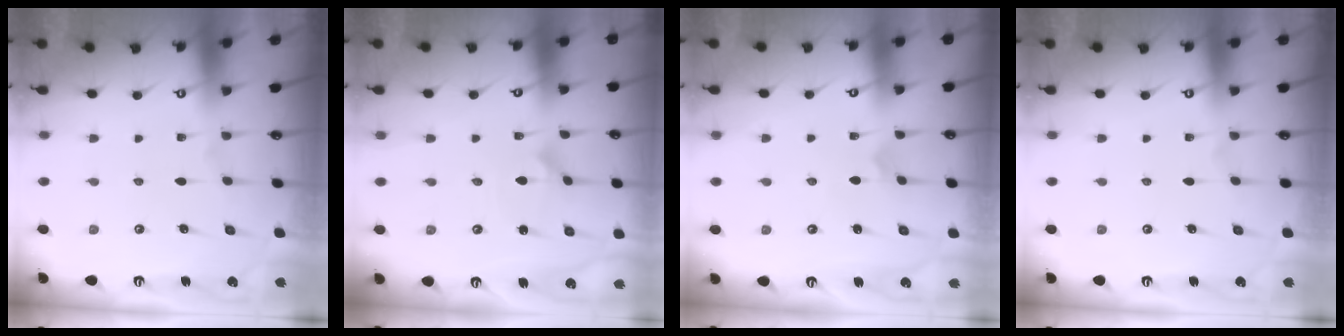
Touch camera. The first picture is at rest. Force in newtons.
{"total": 2.4, "press": 2.4, "slide": 0.1}
{"total": 2.3, "press": 2.3, "slide": 0.2}
{"total": 0.0}